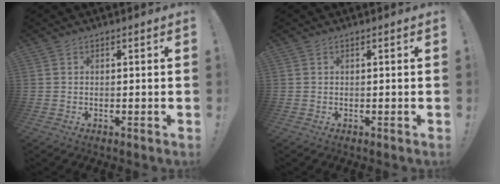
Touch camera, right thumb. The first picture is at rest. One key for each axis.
{"total": 0.0}